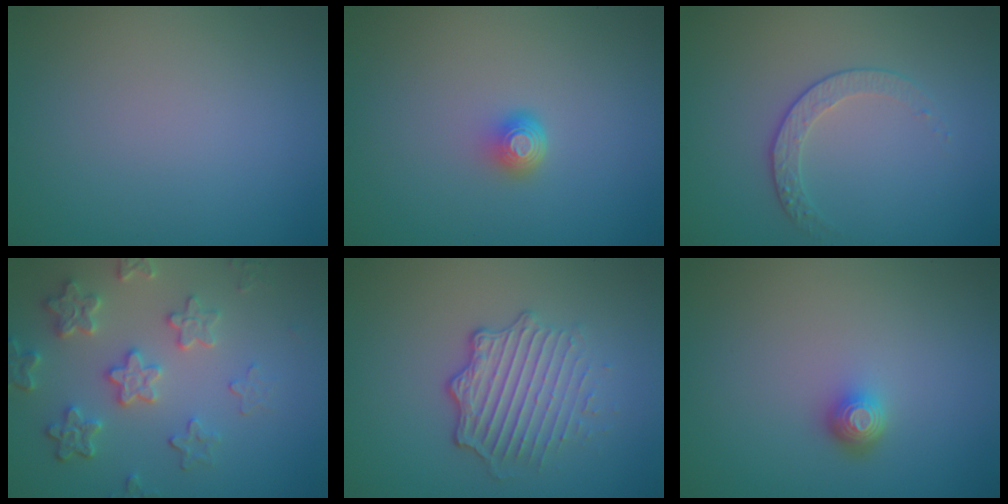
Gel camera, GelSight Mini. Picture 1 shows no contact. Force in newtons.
{"total": 1.6, "press": 1.2, "slide": 1.1}
{"total": 1.8, "press": 1.3, "slide": 1.3}
{"total": 4.8, "press": 4.1, "slide": 2.6}
{"total": 4.8, "press": 3.4, "slide": 3.4}
{"total": 1.7, "press": 1.3, "slide": 1.2}